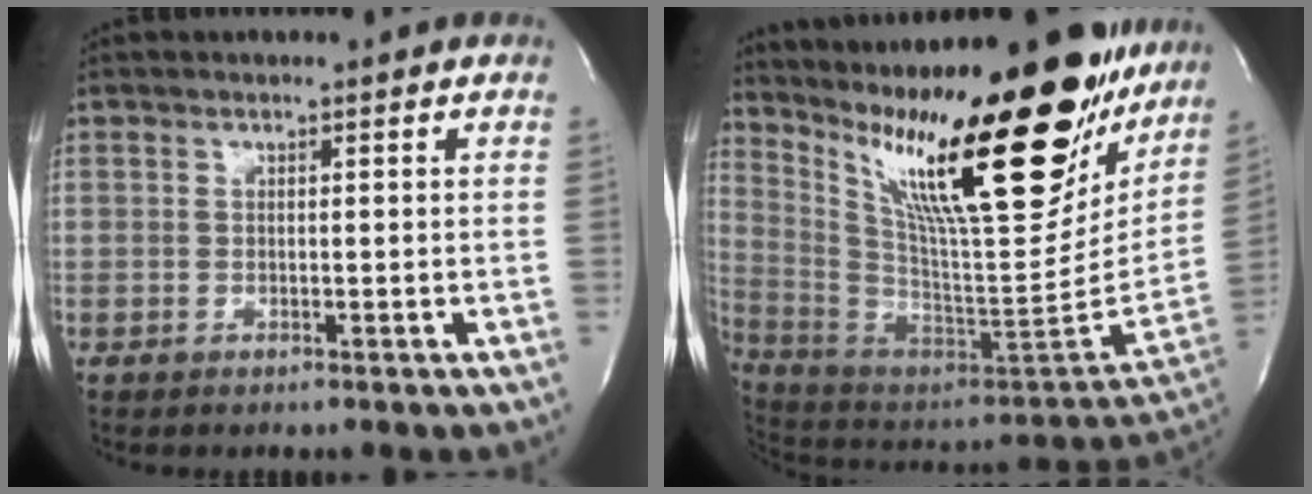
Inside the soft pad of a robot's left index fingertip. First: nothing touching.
{"total": 31.4, "force": [20.4, 6.8, 22.9], "torque": [-0.389, -0.018, 0.323]}